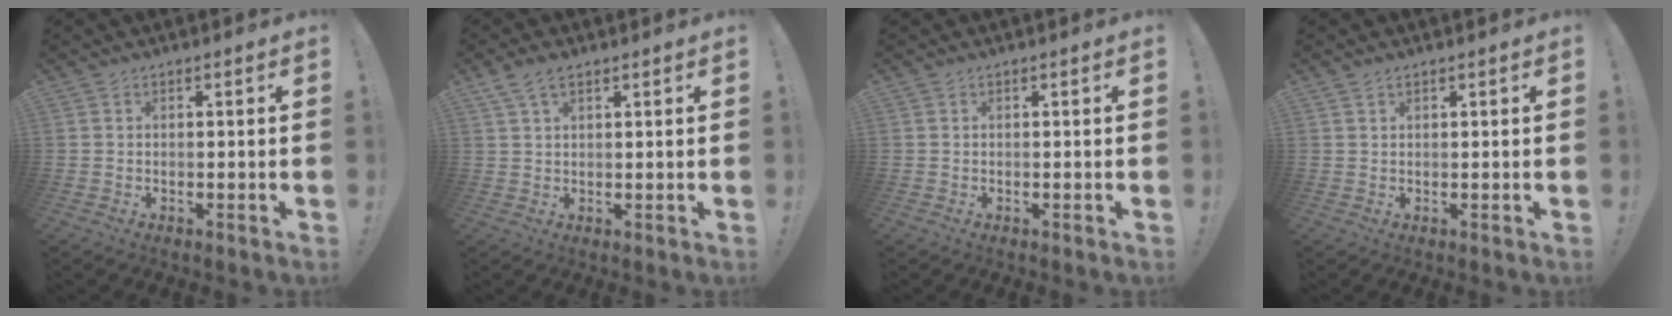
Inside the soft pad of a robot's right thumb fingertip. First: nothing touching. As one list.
[{"total": 4.9, "force": [3.0, 2.3, 3.2], "torque": [-0.065, -0.003, 0.058]}, {"total": 0.0}, {"total": 0.8, "force": [0.7, 0.3, 0.3], "torque": [-0.003, -0.001, 0.013]}]